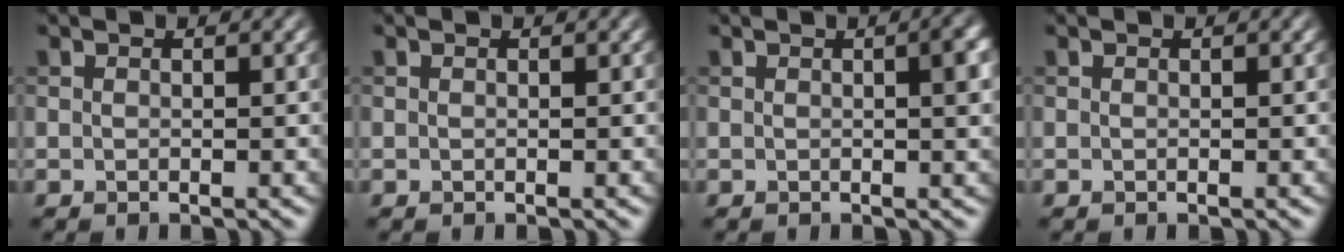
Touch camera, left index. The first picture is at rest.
{"total": 0.0}
{"total": 2.7, "force": [0.4, 0.6, 2.6], "torque": [-0.026, 0.008, 0.003]}
{"total": 0.0}